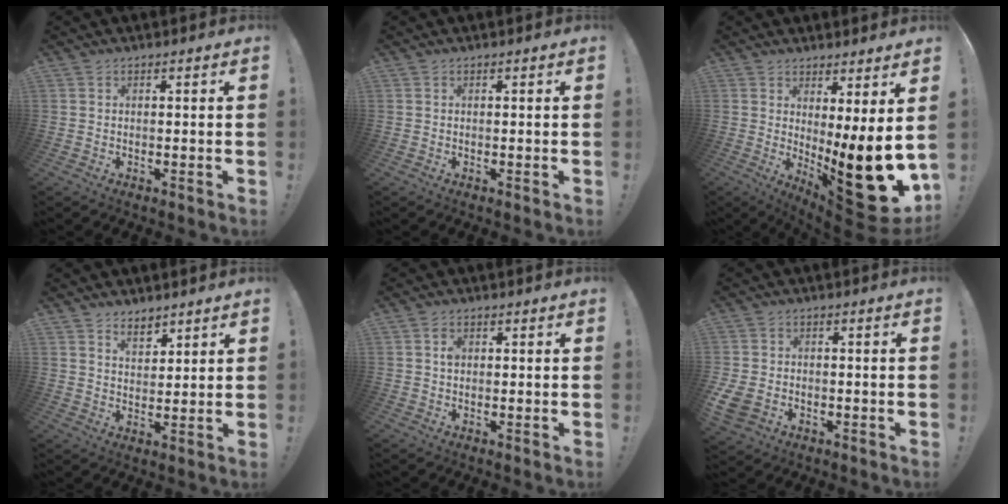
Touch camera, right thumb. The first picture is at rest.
{"total": 0.0}
{"total": 17.6, "force": [-3.2, 3.5, 17.0], "torque": [-0.221, -0.025, -0.042]}
{"total": 5.2, "force": [4.3, 2.6, 1.4], "torque": [-0.021, -0.030, 0.078]}
{"total": 1.5, "force": [0.4, 1.0, 1.1], "torque": [-0.008, -0.002, 0.002]}
{"total": 5.9, "force": [-1.9, 4.7, 3.2], "torque": [-0.074, 0.000, -0.029]}